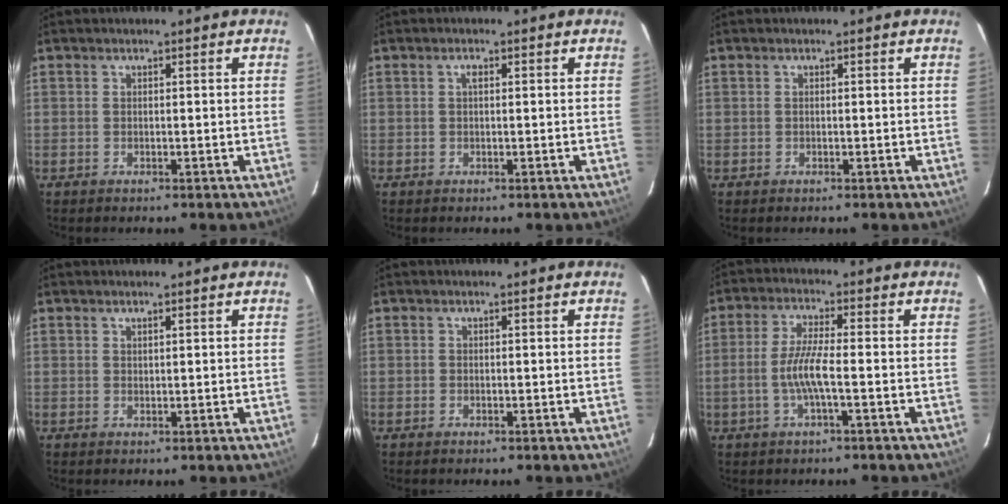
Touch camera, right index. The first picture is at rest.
{"total": 0.9, "force": [0.2, 0.4, 0.8], "torque": [-0.015, 0.004, 0.002]}
{"total": 0.0}
{"total": 0.7, "force": [0.6, 0.2, 0.3], "torque": [-0.005, 0.002, 0.011]}
{"total": 0.0}
{"total": 6.1, "force": [-1.7, 0.5, 5.8], "torque": [-0.122, 0.000, -0.032]}